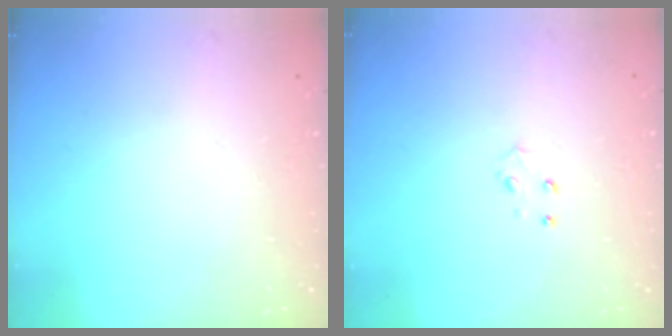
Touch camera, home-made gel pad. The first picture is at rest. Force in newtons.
{"total": 4.2, "press": 4.2, "slide": 0.4}